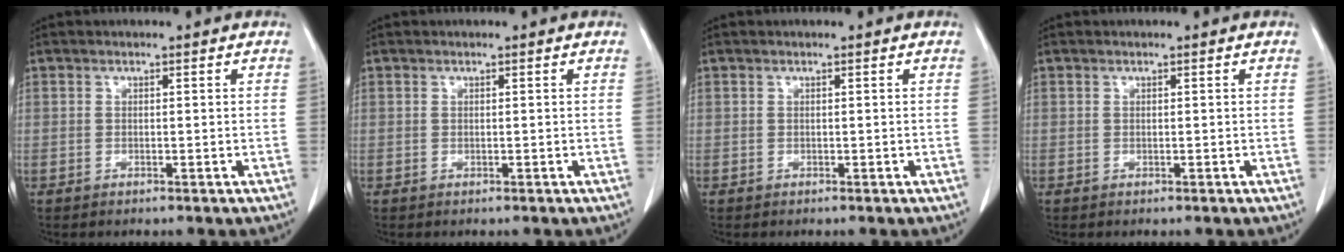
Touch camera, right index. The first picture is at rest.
{"total": 0.0}
{"total": 0.0}
{"total": 0.0}